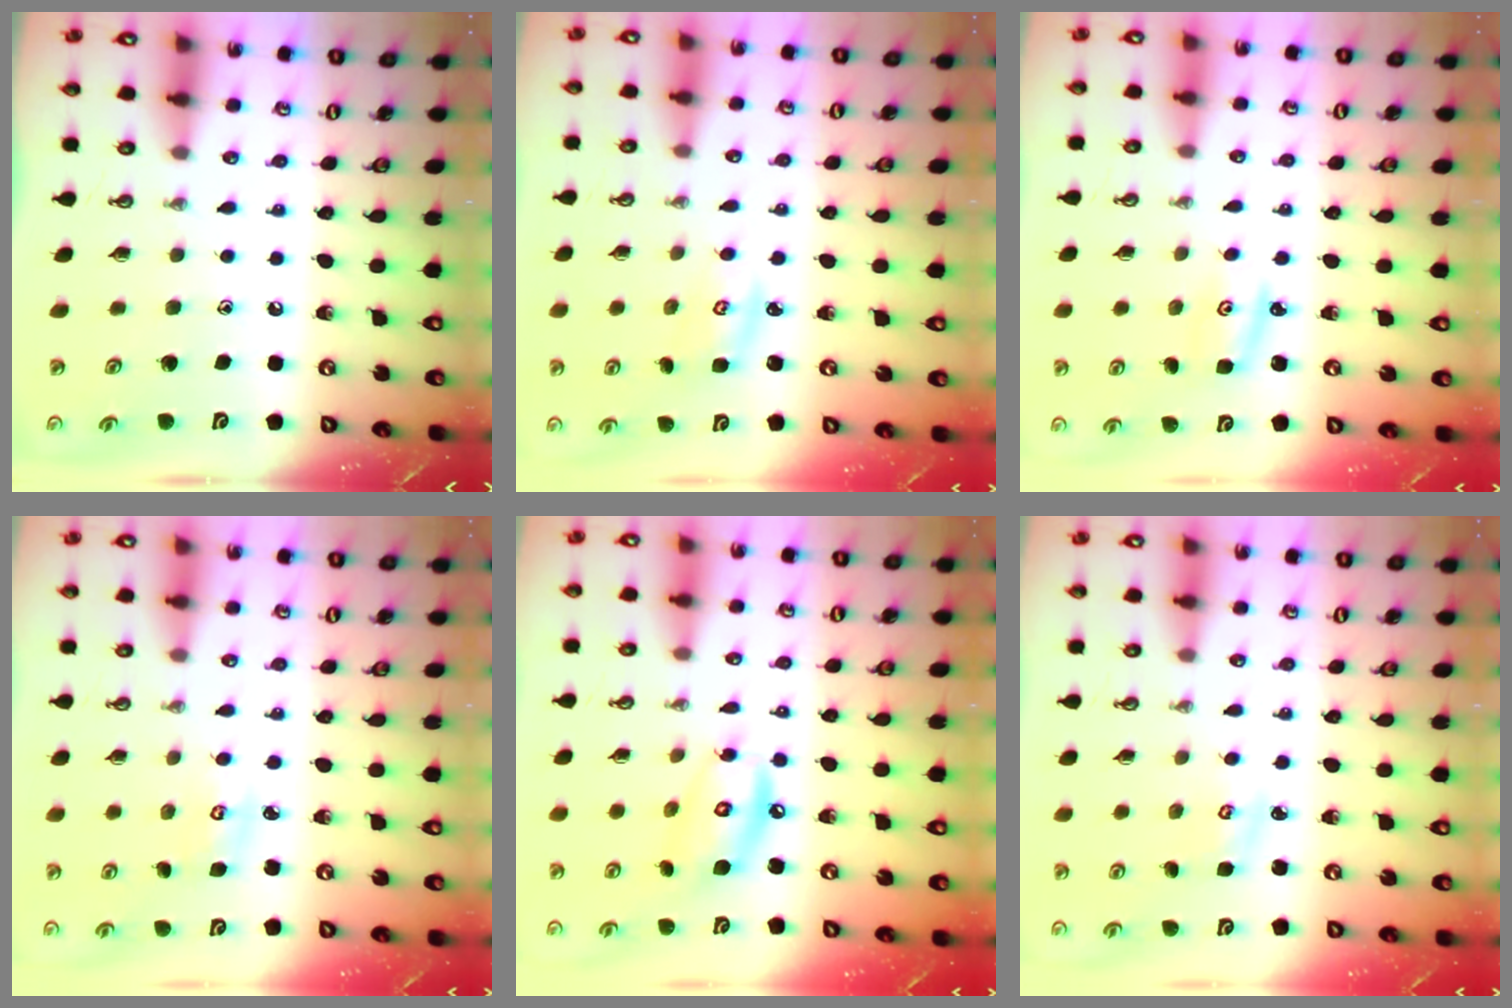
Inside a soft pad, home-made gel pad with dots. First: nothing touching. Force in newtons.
{"total": 2.6, "press": 2.5, "slide": 0.3}
{"total": 2.6, "press": 2.6, "slide": 0.3}
{"total": 3.5, "press": 3.4, "slide": 0.3}
{"total": 10.2, "press": 10.2, "slide": 0.7}
{"total": 2.9, "press": 2.9, "slide": 0.3}